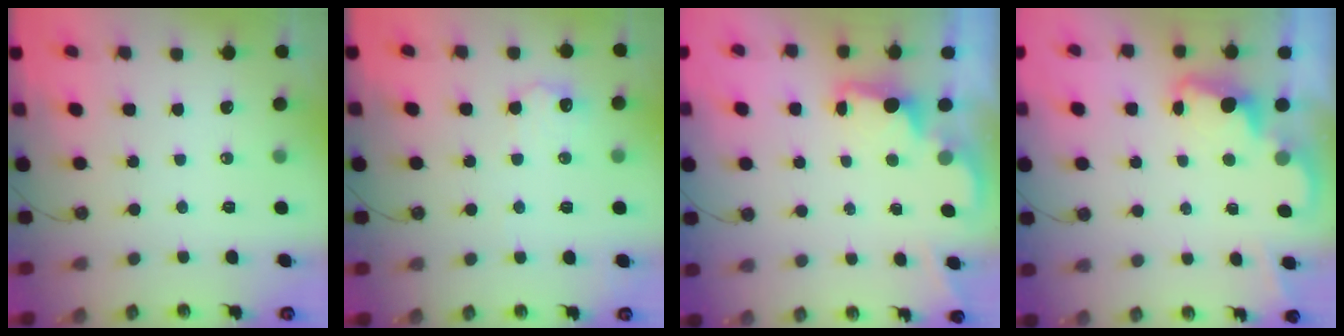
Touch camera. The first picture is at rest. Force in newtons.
{"total": 9.5, "press": 9.5, "slide": 0.4}
{"total": 1.5, "press": 1.4, "slide": 0.7}
{"total": 2.5, "press": 2.4, "slide": 0.5}